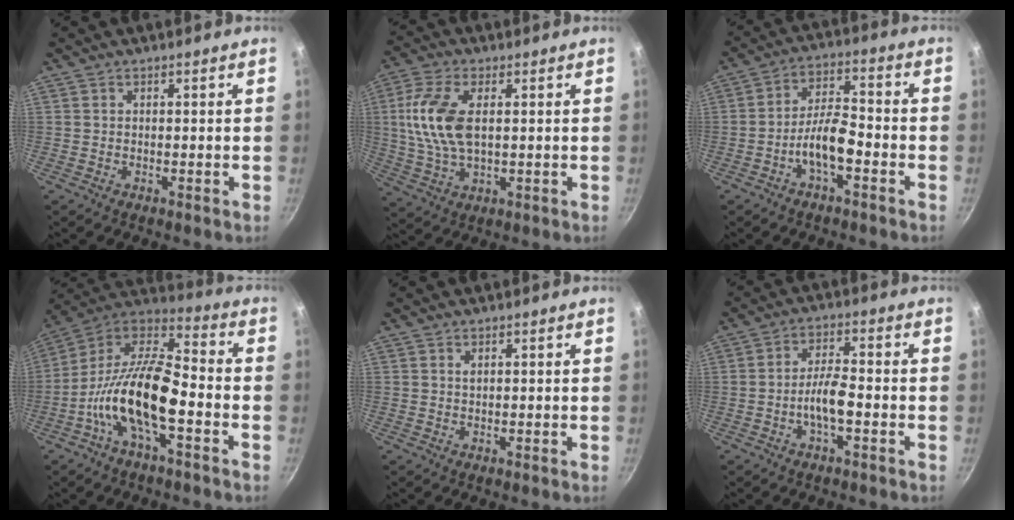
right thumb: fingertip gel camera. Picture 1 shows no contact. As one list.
[{"total": 12.0, "force": [1.7, 6.2, 10.1], "torque": [-0.206, 0.004, 0.032]}, {"total": 8.1, "force": [-3.4, 3.2, 6.6], "torque": [-0.111, 0.042, -0.064]}, {"total": 18.4, "force": [-5.6, 7.5, 15.8], "torque": [-0.286, 0.047, -0.125]}, {"total": 0.6, "force": [0.3, 0.3, 0.5], "torque": [-0.008, 0.000, 0.006]}, {"total": 6.0, "force": [-2.0, 2.0, 5.3], "torque": [-0.094, 0.026, -0.041]}]